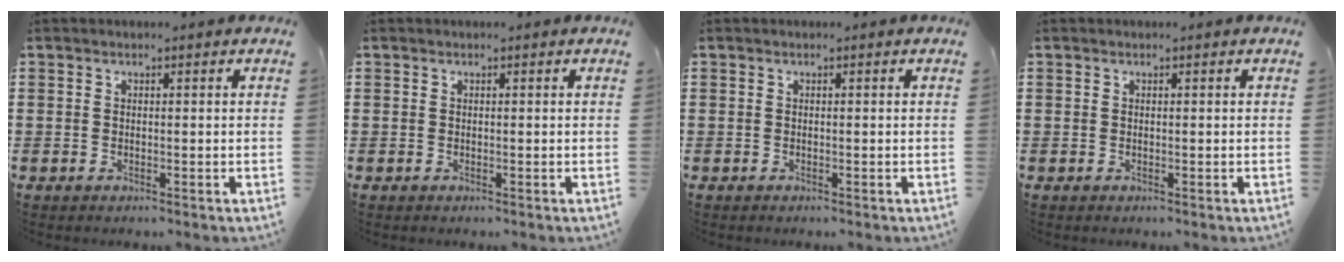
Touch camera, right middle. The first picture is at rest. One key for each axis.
{"total": 0.0}
{"total": 0.0}
{"total": 0.0}